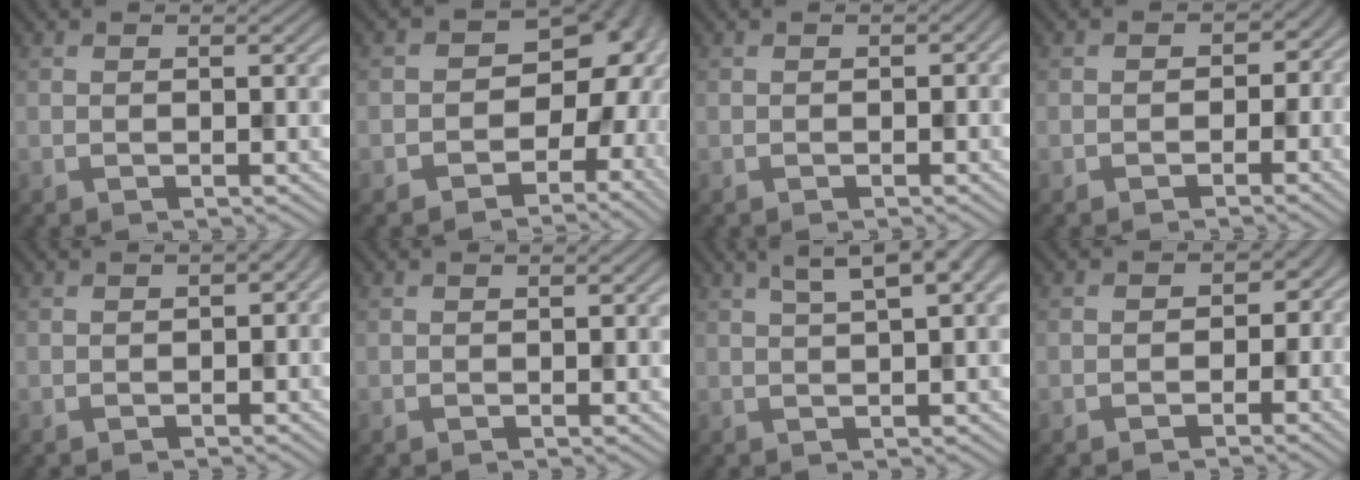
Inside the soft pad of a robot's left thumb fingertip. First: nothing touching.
{"total": 13.2, "force": [-1.5, 10.5, 8.0], "torque": [-0.071, -0.019, -0.032]}
{"total": 0.7, "force": [-0.2, 0.6, 0.3], "torque": [-0.004, -0.004, -0.004]}
{"total": 2.6, "force": [-0.9, 2.3, 0.9], "torque": [0.000, -0.001, -0.016]}
{"total": 2.6, "force": [-0.2, 1.5, 2.1], "torque": [-0.028, -0.002, -0.003]}
{"total": 0.0}
{"total": 7.3, "force": [4.0, 1.7, 5.9], "torque": [-0.077, 0.028, 0.045]}
{"total": 3.2, "force": [-1.0, 2.8, 1.2], "torque": [0.000, -0.002, -0.019]}